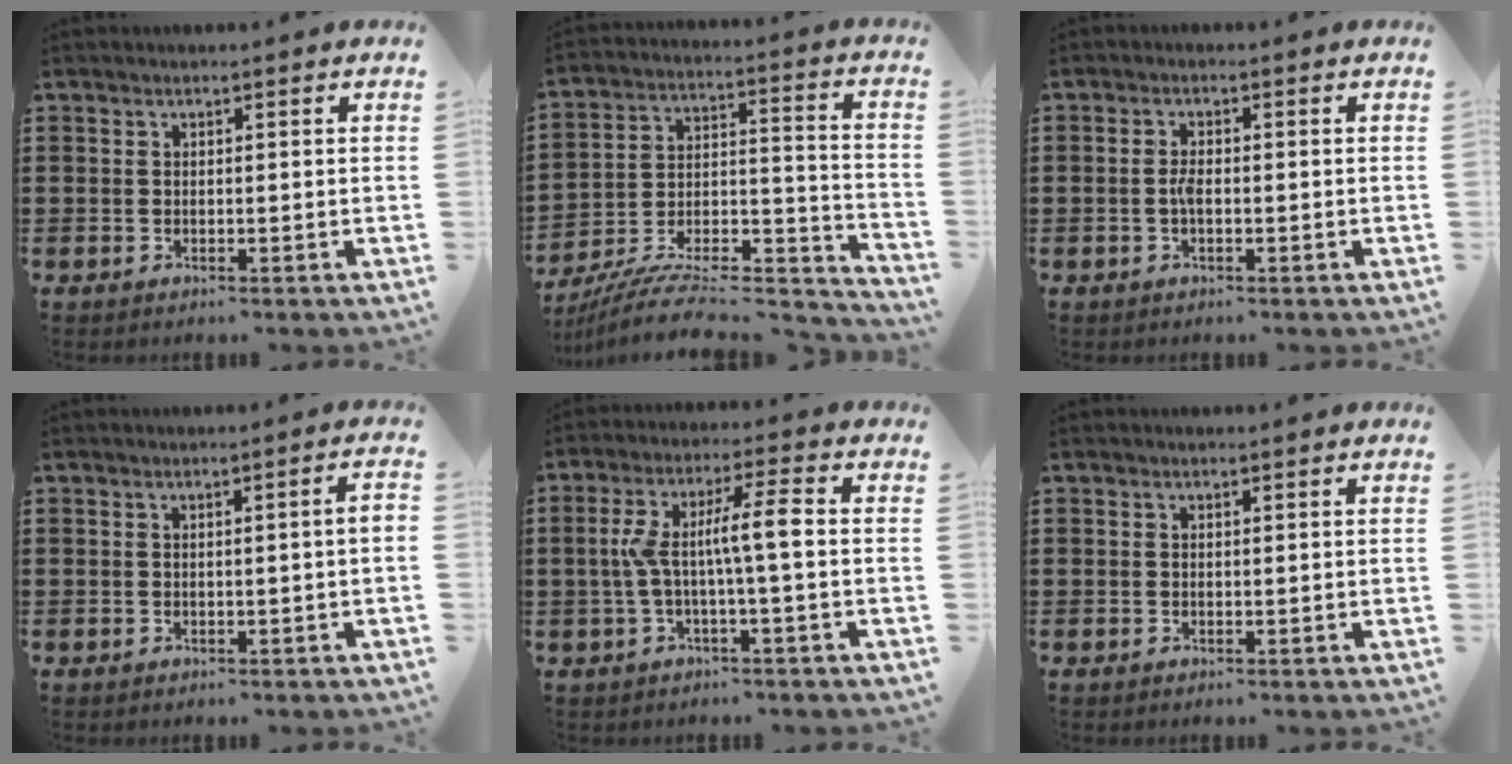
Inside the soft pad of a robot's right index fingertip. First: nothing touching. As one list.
[{"total": 9.0, "force": [-8.2, 1.8, 3.3], "torque": [-0.047, 0.007, -0.160]}, {"total": 2.0, "force": [-0.3, 0.6, 1.8], "torque": [-0.042, -0.002, -0.008]}, {"total": 1.2, "force": [-0.4, -0.2, 1.2], "torque": [-0.017, -0.005, -0.007]}, {"total": 7.5, "force": [-0.2, 0.8, 7.4], "torque": [-0.143, 0.004, -0.012]}, {"total": 0.0}]